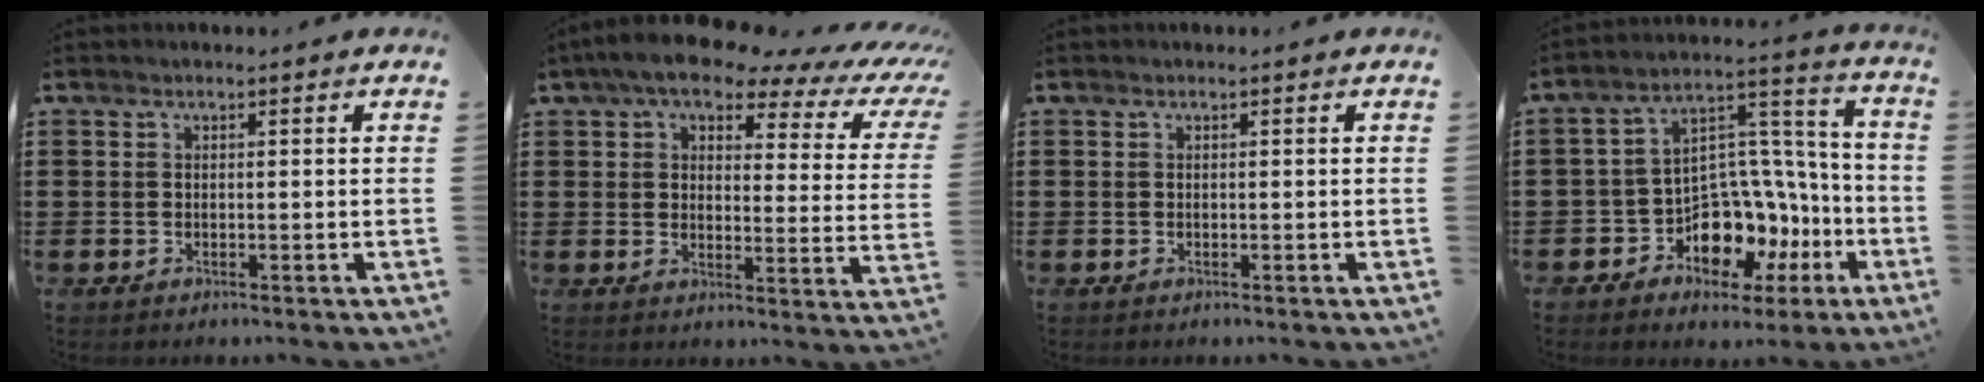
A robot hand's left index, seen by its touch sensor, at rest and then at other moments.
{"total": 7.4, "force": [5.7, 1.9, 4.4], "torque": [-0.096, -0.026, 0.092]}
{"total": 0.0}
{"total": 8.9, "force": [-4.9, 6.5, 3.5], "torque": [-0.067, 0.009, -0.077]}